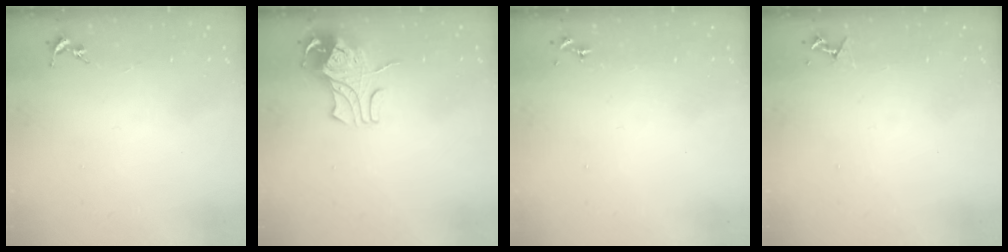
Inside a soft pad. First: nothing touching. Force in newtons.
{"total": 8.9, "press": 8.9, "slide": 0.9}
{"total": 0.0}
{"total": 3.8, "press": 3.7, "slide": 0.6}